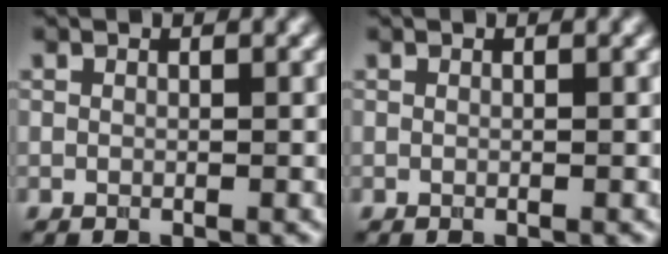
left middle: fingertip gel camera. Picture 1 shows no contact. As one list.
[{"total": 0.0}]